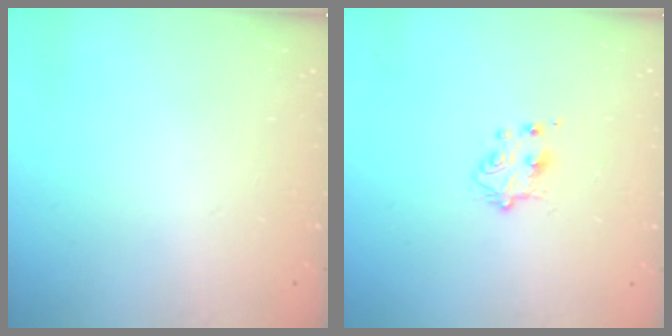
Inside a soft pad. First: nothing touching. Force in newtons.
{"total": 5.3, "press": 5.2, "slide": 0.6}